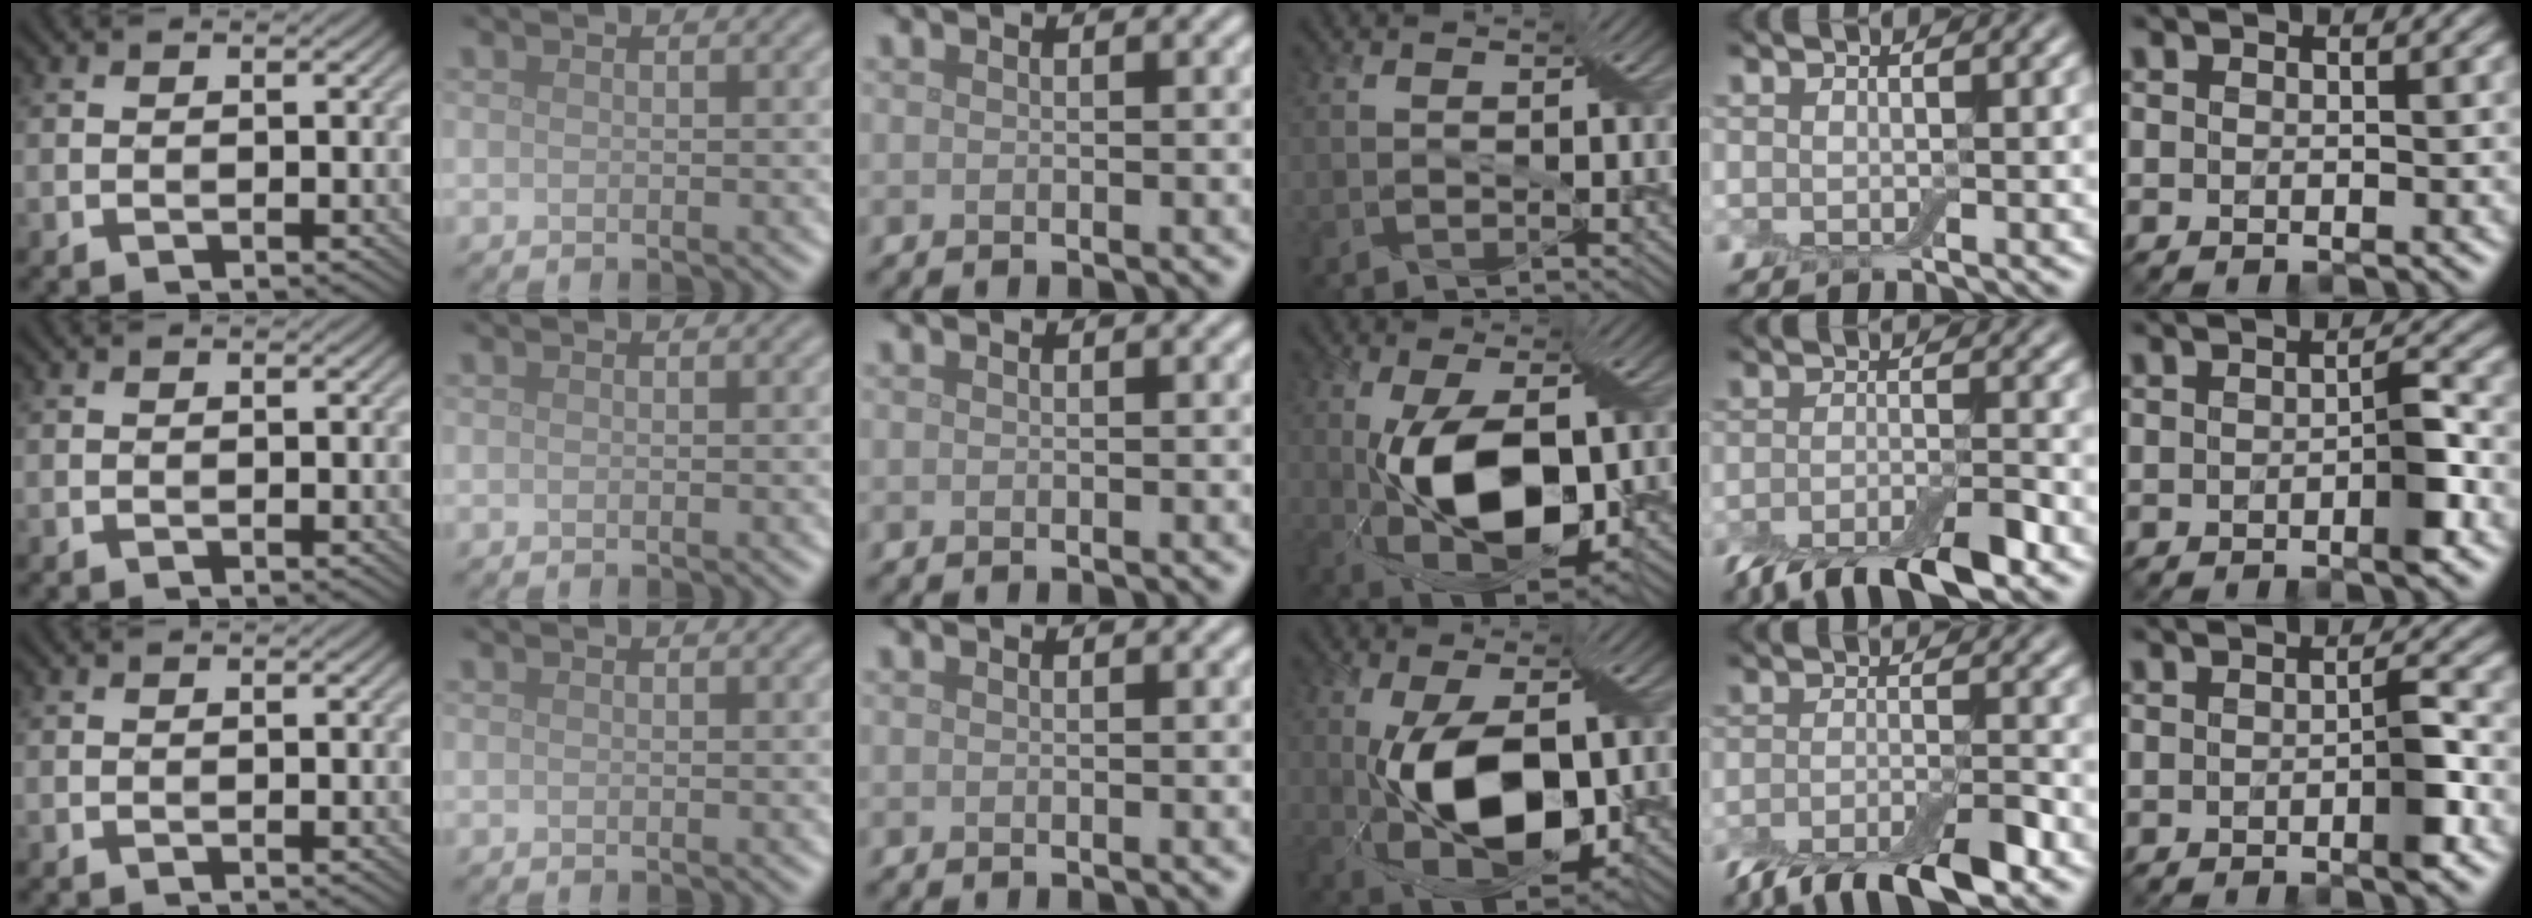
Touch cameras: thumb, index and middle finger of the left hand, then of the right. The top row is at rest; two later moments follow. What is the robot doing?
{"motion": "pour", "object": "cup"}